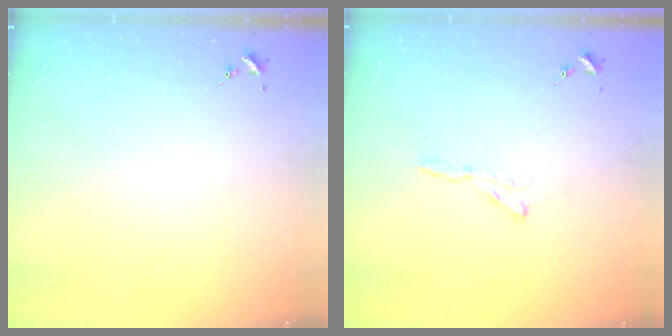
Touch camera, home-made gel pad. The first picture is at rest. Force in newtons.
{"total": 3.9, "press": 3.8, "slide": 0.5}